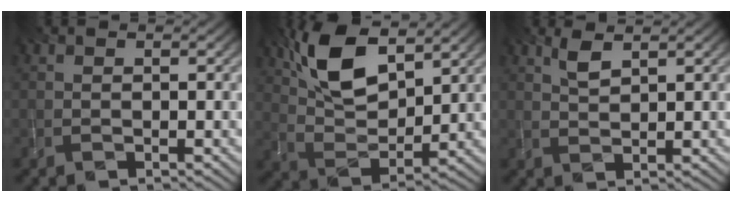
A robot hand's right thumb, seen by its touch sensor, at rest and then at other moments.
{"total": 10.9, "force": [6.3, 4.5, 7.7], "torque": [-0.168, 0.006, 0.124]}
{"total": 2.3, "force": [1.5, 0.6, 1.6], "torque": [-0.039, 0.001, 0.032]}